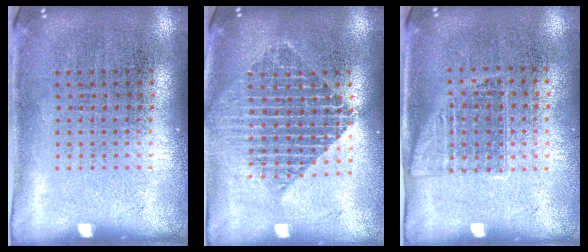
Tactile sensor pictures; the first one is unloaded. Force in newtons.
{"total": 1.8, "press": 1.6, "slide": 1.0}
{"total": 1.0, "press": 0.9, "slide": 0.5}